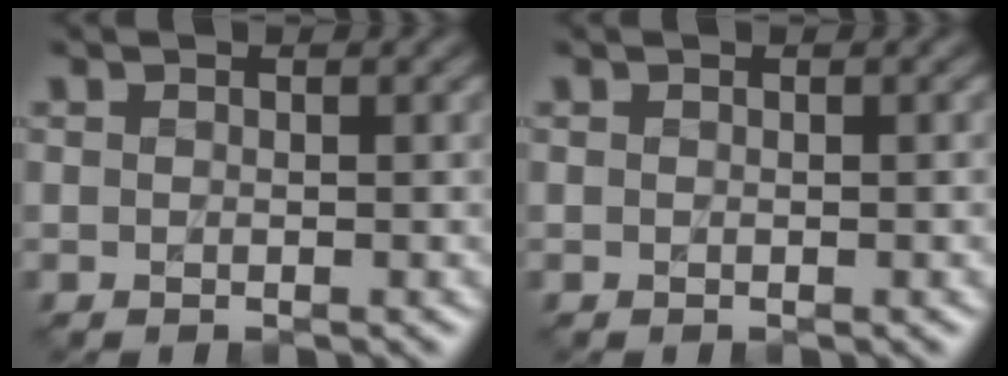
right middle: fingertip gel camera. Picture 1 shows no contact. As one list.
[{"total": 0.7, "force": [0.0, 0.3, 0.6], "torque": [-0.002, 0.001, 0.001]}]